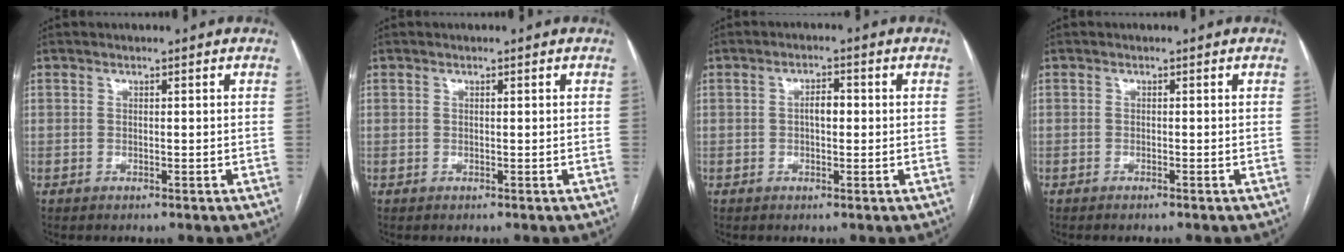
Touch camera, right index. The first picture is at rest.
{"total": 0.0}
{"total": 2.6, "force": [0.0, 1.1, 2.3], "torque": [-0.039, 0.008, -0.001]}
{"total": 0.6, "force": [-0.5, -0.1, 0.2], "torque": [-0.007, 0.000, -0.009]}